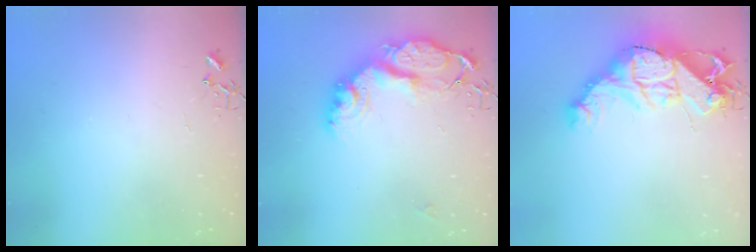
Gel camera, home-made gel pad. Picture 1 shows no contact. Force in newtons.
{"total": 17.3, "press": 17.3, "slide": 1.5}
{"total": 19.8, "press": 19.7, "slide": 1.9}